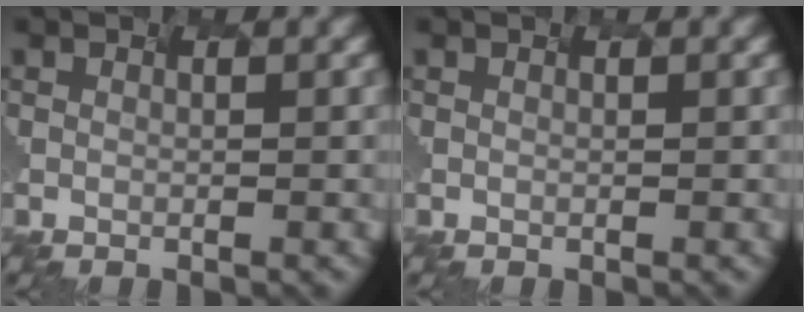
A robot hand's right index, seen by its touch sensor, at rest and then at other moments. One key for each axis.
{"total": 0.0}